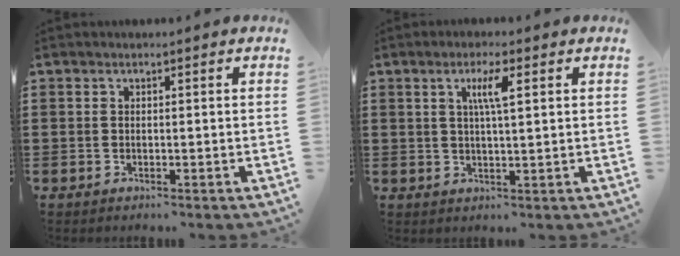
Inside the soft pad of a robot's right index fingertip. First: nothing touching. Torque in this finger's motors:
{"motor_torque": [0.76, 0.03, 0.17, 0.10]}